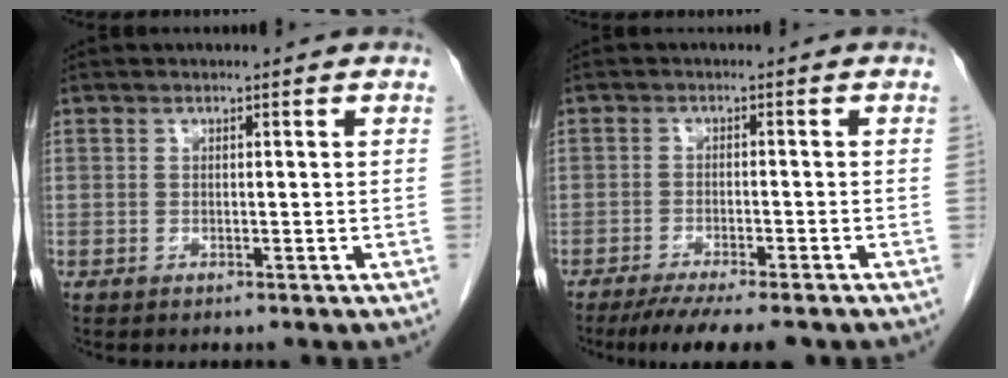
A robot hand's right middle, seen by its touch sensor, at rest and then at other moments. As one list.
[{"total": 9.3, "force": [-7.5, 1.0, 5.2], "torque": [-0.070, -0.017, -0.114]}]